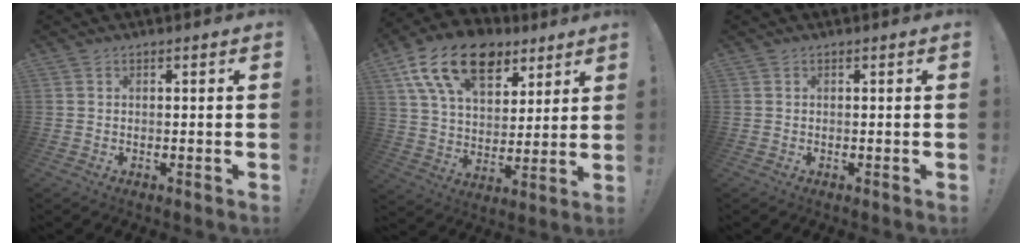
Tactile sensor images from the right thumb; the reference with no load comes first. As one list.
[{"total": 19.5, "force": [10.6, 11.8, 11.3], "torque": [-0.188, -0.049, 0.194]}, {"total": 0.0}]